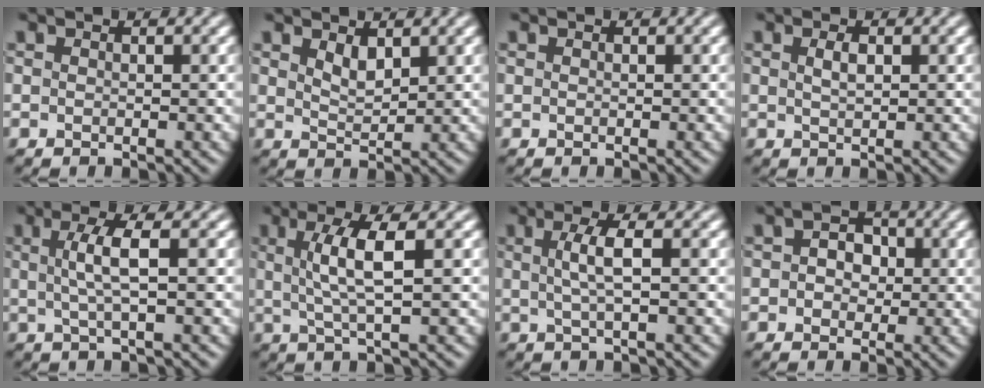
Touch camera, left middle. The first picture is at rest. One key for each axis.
{"total": 1.8, "fx": 1.2, "fy": 0.7, "fz": 1.2, "tx": -0.023, "ty": -0.004, "tz": 0.026}
{"total": 0.0}
{"total": 1.3, "fx": 0.5, "fy": 0.5, "fz": 1.1, "tx": -0.023, "ty": 0.001, "tz": 0.011}
{"total": 3.5, "fx": 0.5, "fy": 0.7, "fz": 3.3, "tx": -0.065, "ty": 0.003, "tz": 0.007}
{"total": 4.4, "fx": 0.9, "fy": 0.8, "fz": 4.2, "tx": -0.080, "ty": 0.002, "tz": 0.019}
{"total": 3.0, "fx": 0.4, "fy": 0.6, "fz": 2.9, "tx": -0.055, "ty": 0.005, "tz": 0.006}
{"total": 2.8, "fx": 0.3, "fy": 2.3, "fz": 1.7, "tx": -0.017, "ty": 0.007, "tz": -0.011}